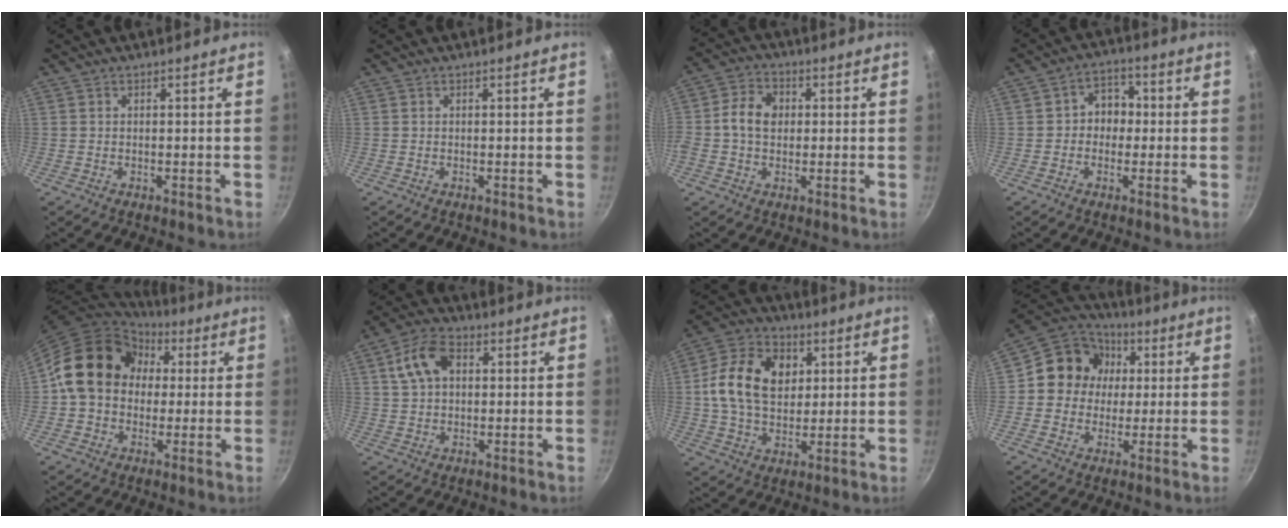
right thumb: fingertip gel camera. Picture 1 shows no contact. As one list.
[{"total": 0.0}, {"total": 7.6, "force": [0.5, 5.9, 4.8], "torque": [-0.069, 0.013, -0.010]}, {"total": 5.8, "force": [-0.3, 4.8, 3.1], "torque": [-0.002, 0.018, -0.018]}, {"total": 17.5, "force": [2.5, 14.3, 9.7], "torque": [-0.141, 0.037, 0.028]}, {"total": 8.8, "force": [2.3, 6.0, 5.9], "torque": [-0.094, 0.015, 0.034]}, {"total": 15.6, "force": [3.2, 11.2, 10.4], "torque": [-0.165, 0.005, 0.045]}, {"total": 12.9, "force": [1.7, 11.6, 5.1], "torque": [-0.049, 0.021, 0.009]}]